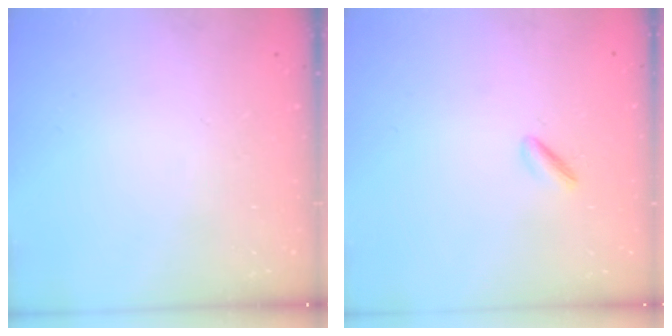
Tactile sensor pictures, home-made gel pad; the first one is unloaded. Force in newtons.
{"total": 2.1, "press": 1.9, "slide": 0.7}